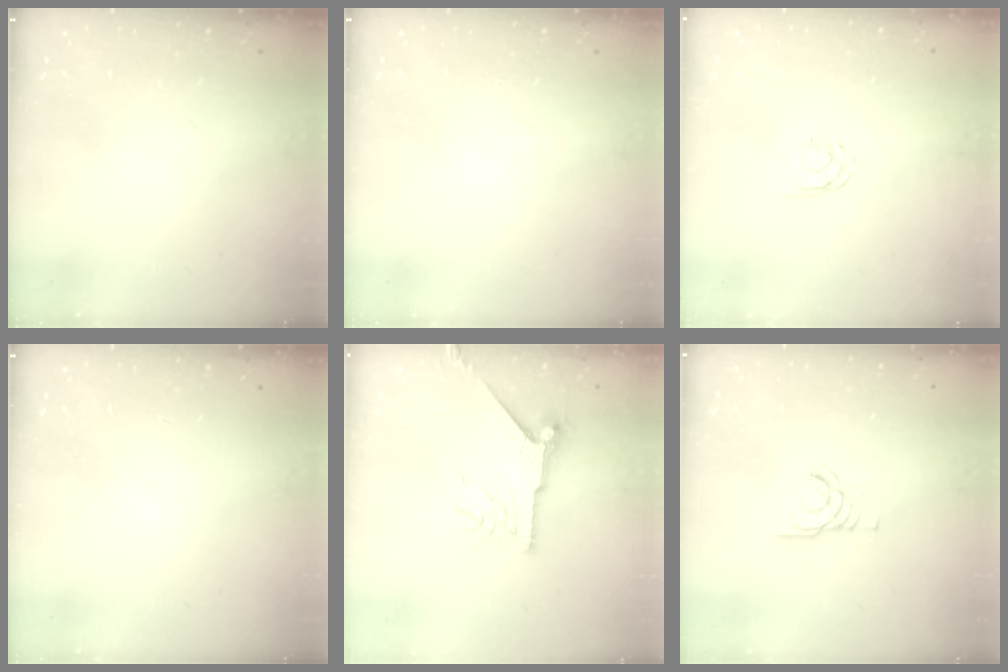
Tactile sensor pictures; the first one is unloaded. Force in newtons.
{"total": 0.0}
{"total": 2.1, "press": 2.0, "slide": 0.3}
{"total": 0.0}
{"total": 9.2, "press": 9.2, "slide": 0.2}
{"total": 2.8, "press": 2.8, "slide": 0.3}